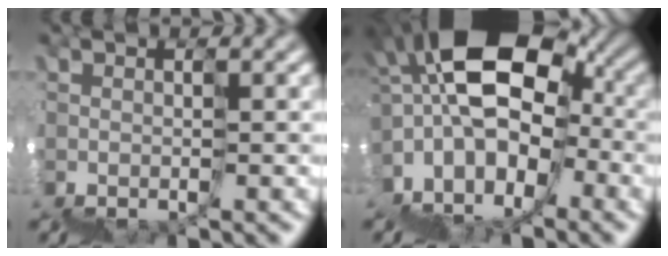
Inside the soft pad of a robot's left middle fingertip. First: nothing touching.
{"total": 8.8, "force": [-0.1, 5.9, 6.5], "torque": [-0.078, 0.030, -0.008]}